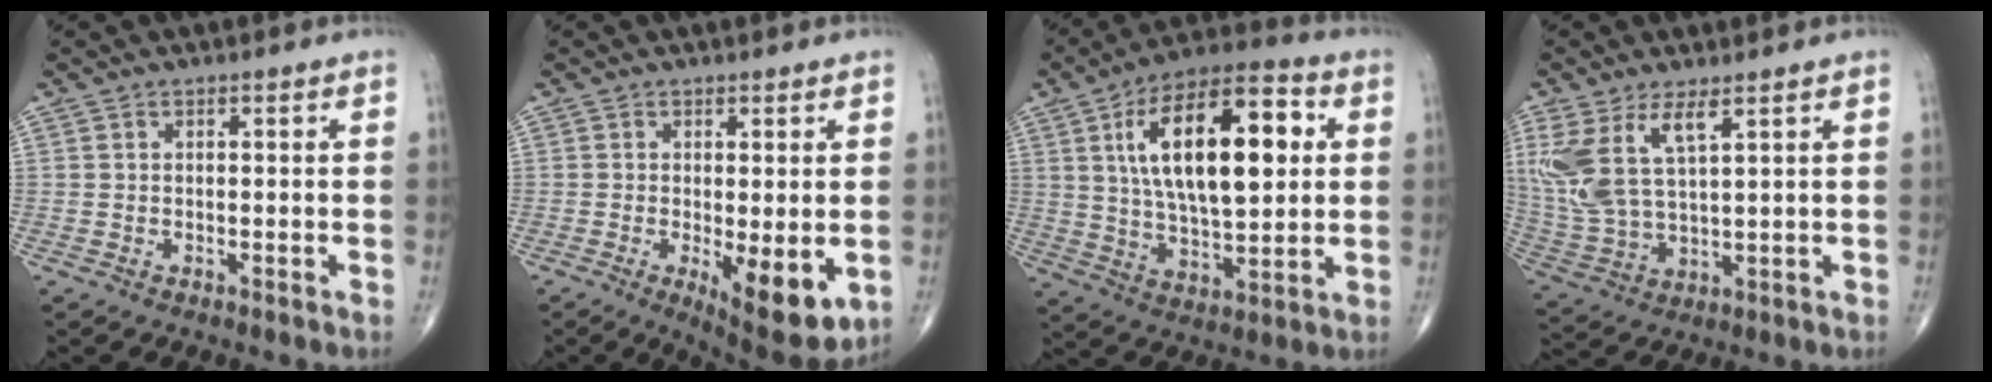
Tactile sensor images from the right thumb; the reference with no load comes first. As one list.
[{"total": 9.6, "force": [-2.1, 3.3, 8.8], "torque": [-0.122, -0.025, -0.023]}, {"total": 22.6, "force": [5.1, 9.9, 19.6], "torque": [-0.308, 0.004, 0.079]}, {"total": 12.5, "force": [5.4, 4.9, 10.1], "torque": [-0.234, -0.018, 0.122]}]